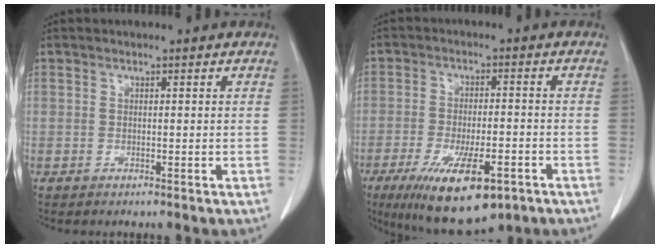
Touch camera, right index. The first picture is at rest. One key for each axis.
{"total": 13.1, "fx": -7.1, "fy": 4.0, "fz": 10.2, "tx": -0.177, "ty": -0.021, "tz": -0.108}